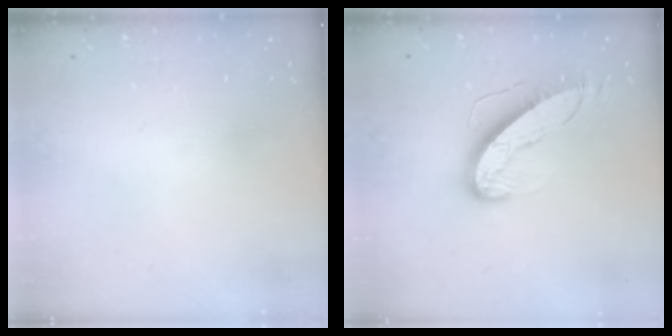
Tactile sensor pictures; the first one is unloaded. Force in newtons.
{"total": 11.6, "press": 11.6, "slide": 1.1}